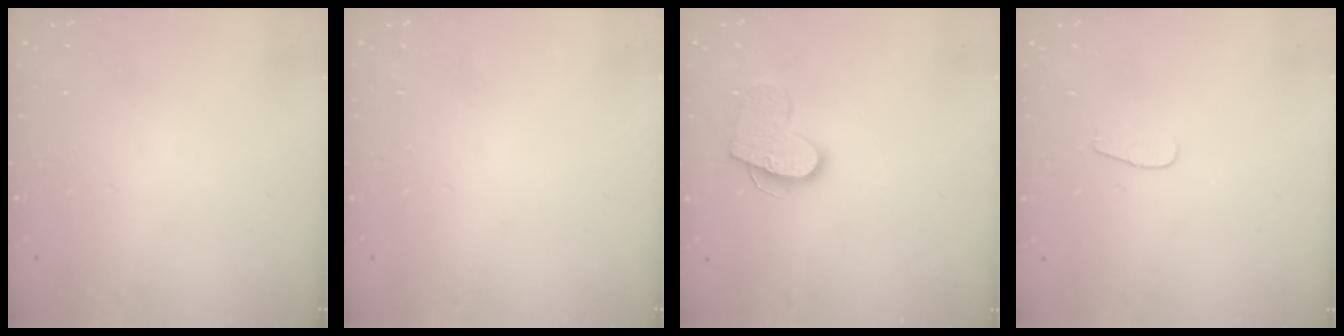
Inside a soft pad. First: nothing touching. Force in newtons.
{"total": 0.0}
{"total": 12.4, "press": 12.4, "slide": 0.7}
{"total": 3.8, "press": 3.7, "slide": 0.4}